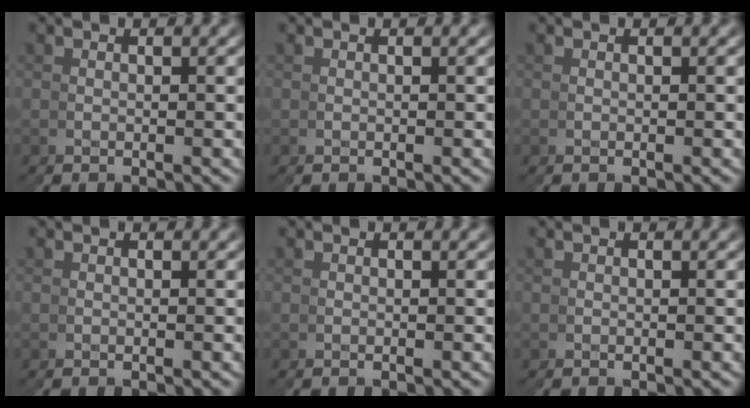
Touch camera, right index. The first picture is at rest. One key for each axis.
{"total": 0.0}
{"total": 0.0}
{"total": 0.0}
{"total": 0.0}
{"total": 0.0}